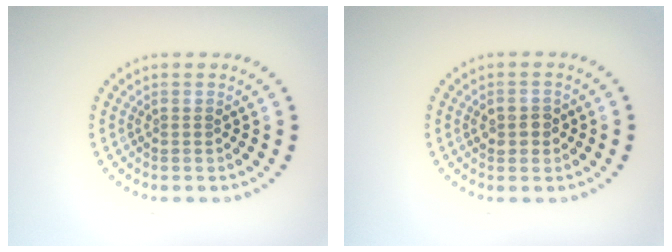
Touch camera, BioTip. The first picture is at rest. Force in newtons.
{"total": 1.8, "press": 1.8, "slide": 0.1}